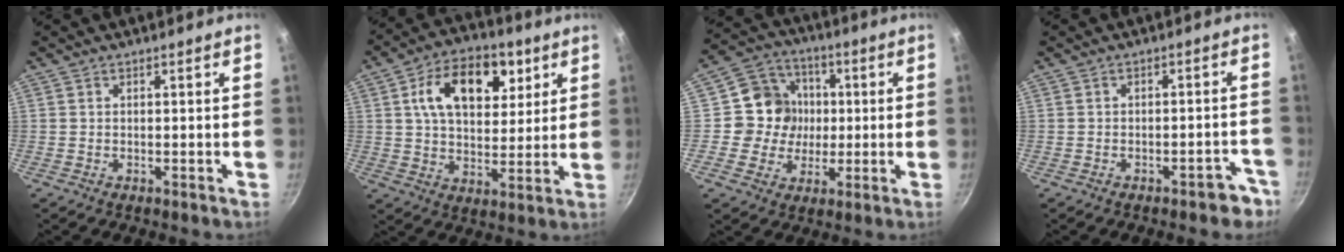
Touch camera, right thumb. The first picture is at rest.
{"total": 16.7, "force": [6.0, 10.1, 11.8], "torque": [-0.157, -0.005, 0.098]}
{"total": 11.7, "force": [0.4, 10.9, 4.2], "torque": [-0.017, 0.018, 0.004]}
{"total": 4.3, "force": [-3.0, 1.8, 2.4], "torque": [-0.015, 0.034, -0.034]}